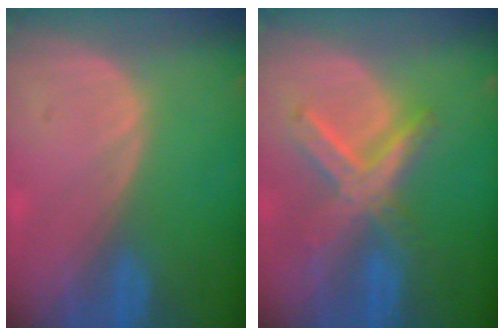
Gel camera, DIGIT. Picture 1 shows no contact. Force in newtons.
{"total": 7.6, "press": 6.5, "slide": 3.8}